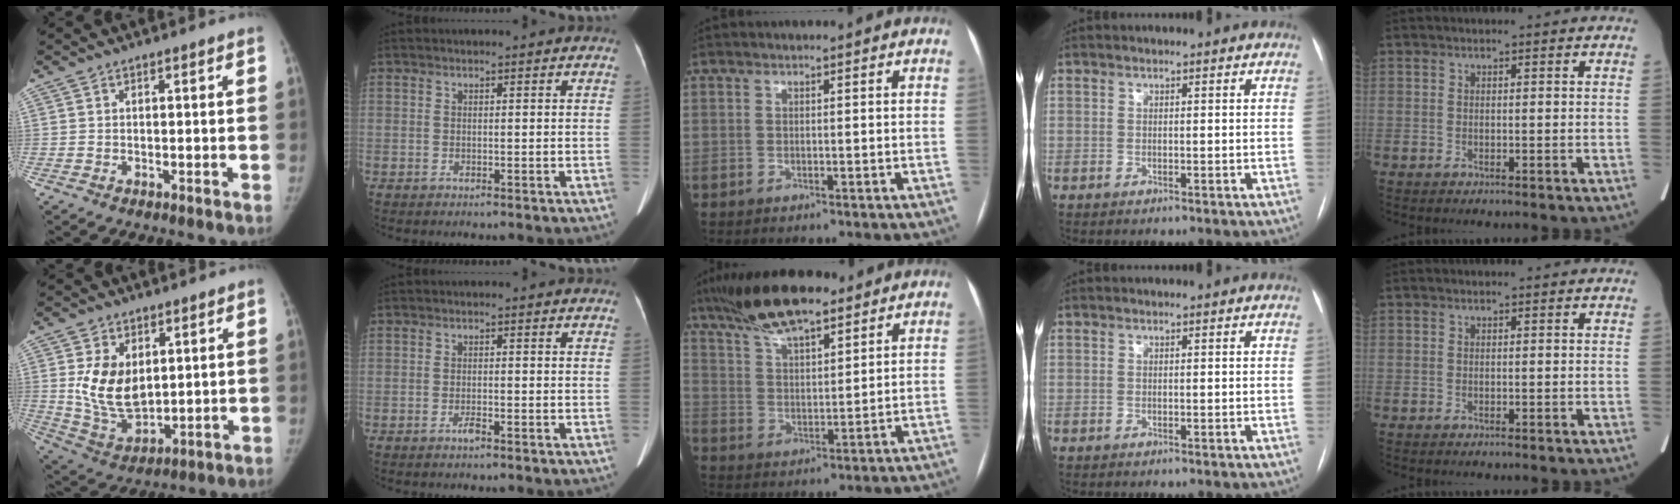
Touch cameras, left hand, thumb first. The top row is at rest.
{"thumb": {"total": 11.9, "force": [2.8, 7.6, 8.7], "torque": [-0.130, -0.025, 0.068]}, "index": {"total": 0.9, "force": [-0.7, 0.0, 0.6], "torque": [-0.016, -0.001, -0.013]}, "middle": {"total": 13.2, "force": [9.9, 3.3, 8.0], "torque": [-0.153, 0.021, 0.178]}}